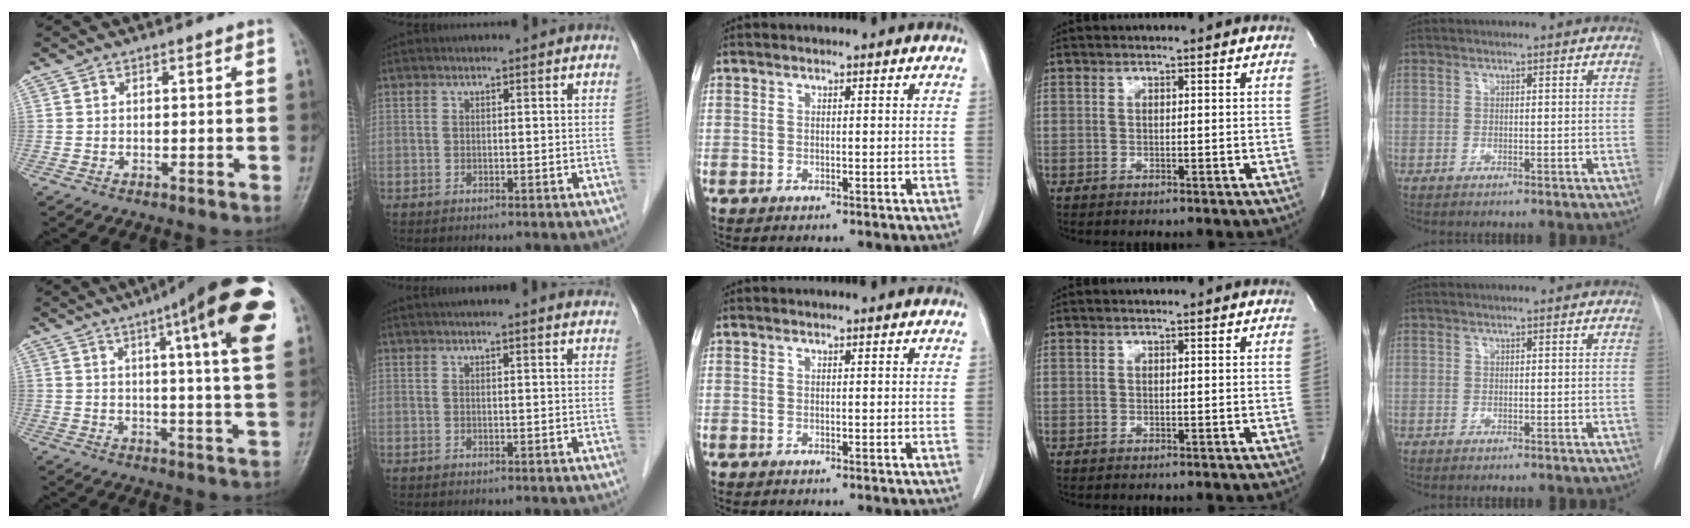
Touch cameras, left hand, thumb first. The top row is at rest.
{"thumb": {"total": 20.7, "force": [9.4, 3.0, 18.1], "torque": [-0.236, -0.021, 0.118]}, "index": {"total": 14.0, "force": [12.7, 1.0, 5.8], "torque": [-0.078, 0.029, 0.150]}}